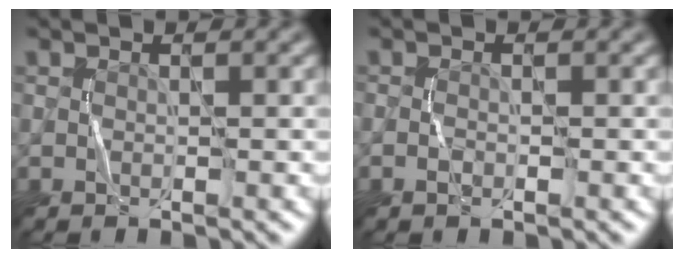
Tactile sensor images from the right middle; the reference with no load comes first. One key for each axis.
{"total": 0.7, "fx": -0.4, "fy": 0.4, "fz": 0.5, "tx": -0.011, "ty": 0.001, "tz": -0.008}